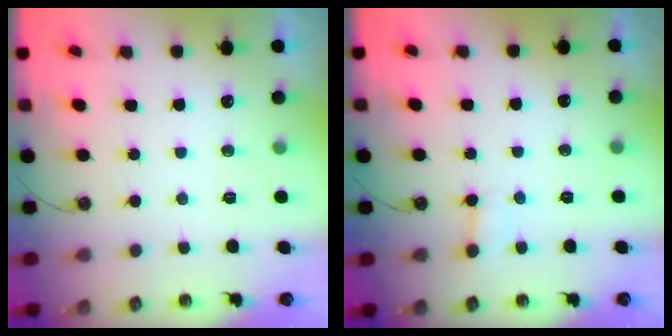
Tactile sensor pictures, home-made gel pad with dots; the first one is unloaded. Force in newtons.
{"total": 4.3, "press": 4.2, "slide": 0.4}